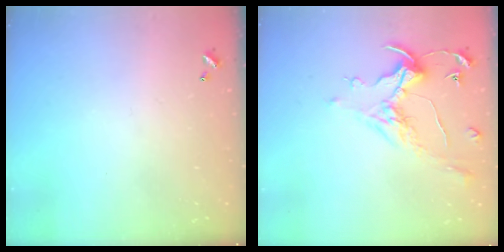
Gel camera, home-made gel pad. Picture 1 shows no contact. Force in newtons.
{"total": 0.8, "press": 0.7, "slide": 0.5}